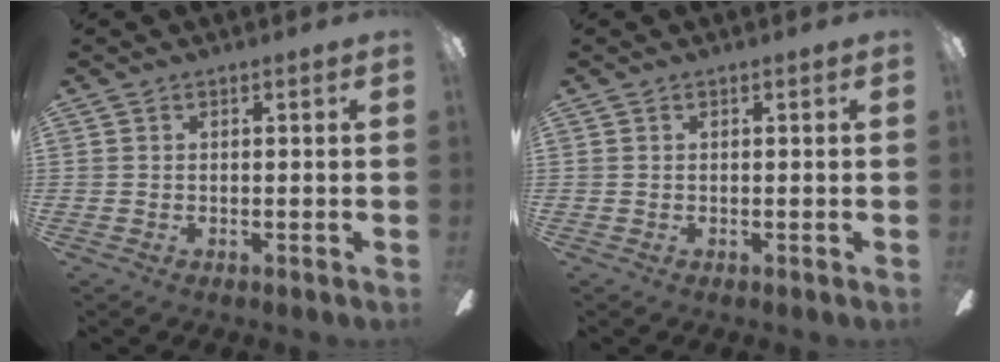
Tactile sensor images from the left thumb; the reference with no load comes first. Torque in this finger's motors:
{"motor_torque": [0.00, 0.00, -0.09, 0.09, 0.00]}